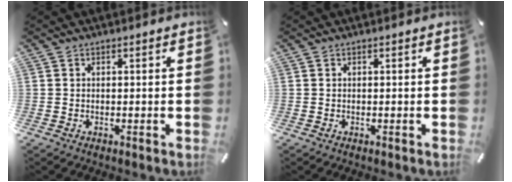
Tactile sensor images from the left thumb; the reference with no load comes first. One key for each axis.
{"total": 0.0}